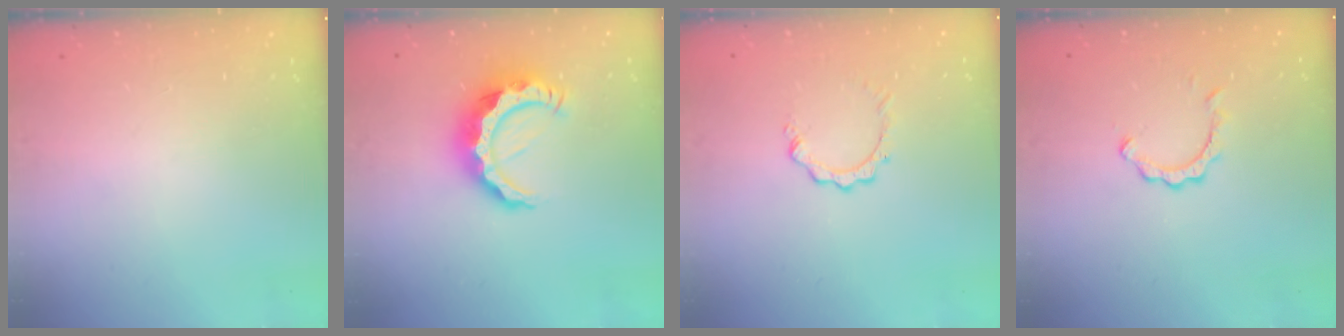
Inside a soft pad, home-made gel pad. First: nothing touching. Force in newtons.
{"total": 11.8, "press": 11.7, "slide": 1.2}
{"total": 2.9, "press": 2.9, "slide": 0.3}
{"total": 2.7, "press": 2.7, "slide": 0.2}